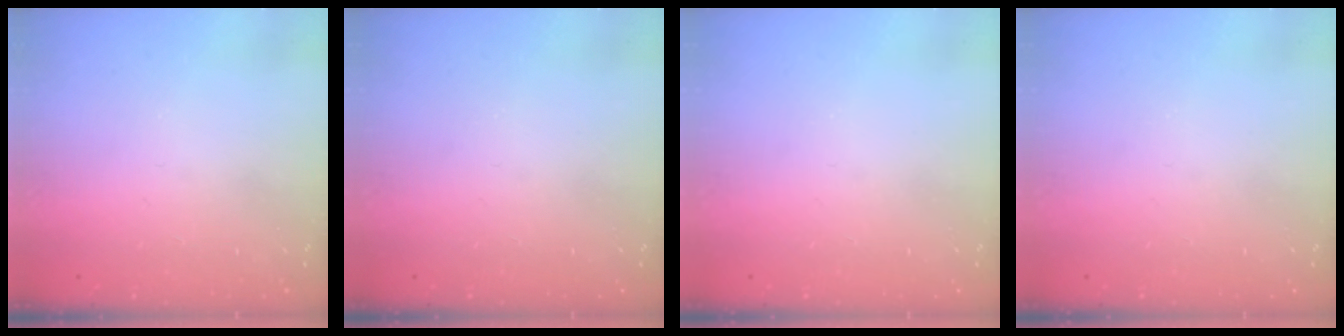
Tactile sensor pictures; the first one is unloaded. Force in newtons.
{"total": 0.0}
{"total": 0.0}
{"total": 0.0}